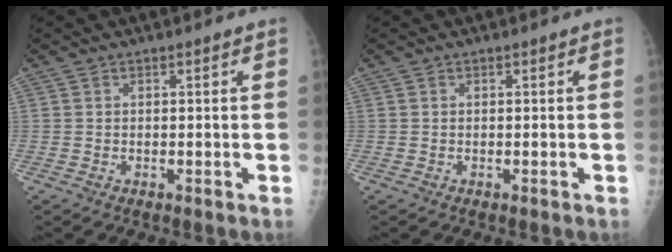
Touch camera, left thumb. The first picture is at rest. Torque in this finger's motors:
{"motor_torque": [0.00, 0.00, -0.02, -0.02, 0.00]}